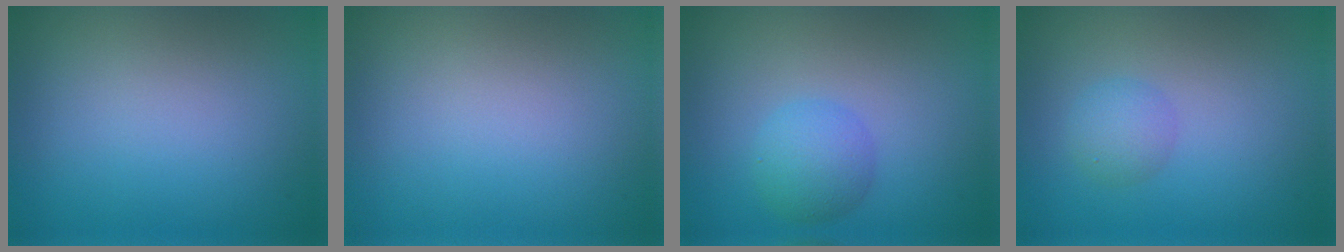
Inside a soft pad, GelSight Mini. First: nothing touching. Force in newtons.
{"total": 0.0}
{"total": 2.8, "press": 2.8, "slide": 0.1}
{"total": 1.8, "press": 1.8, "slide": 0.0}